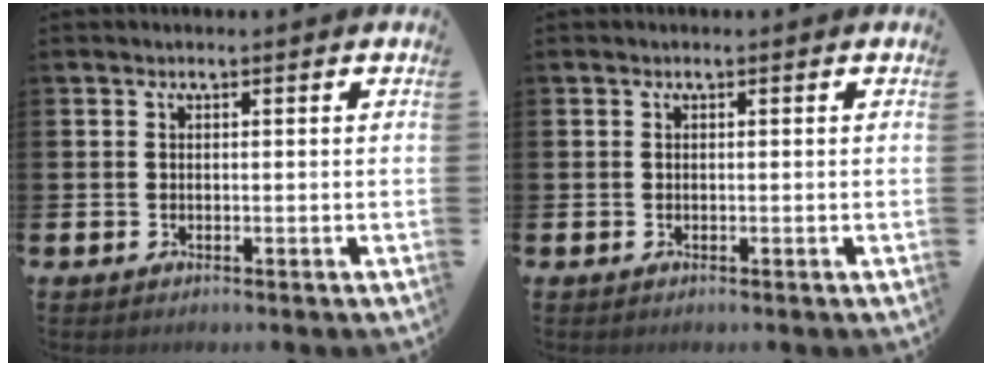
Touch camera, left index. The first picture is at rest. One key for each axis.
{"total": 0.0}